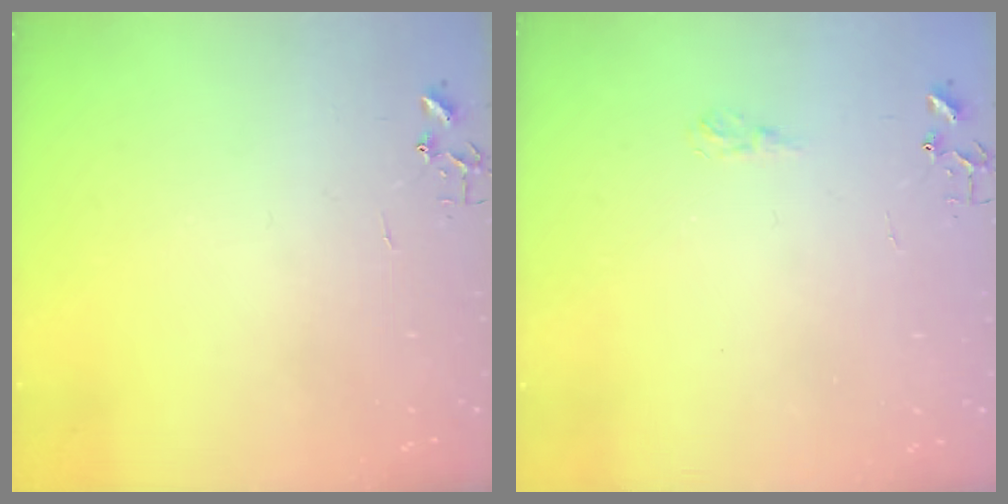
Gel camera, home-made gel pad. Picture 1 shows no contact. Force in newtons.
{"total": 5.5, "press": 5.4, "slide": 0.7}